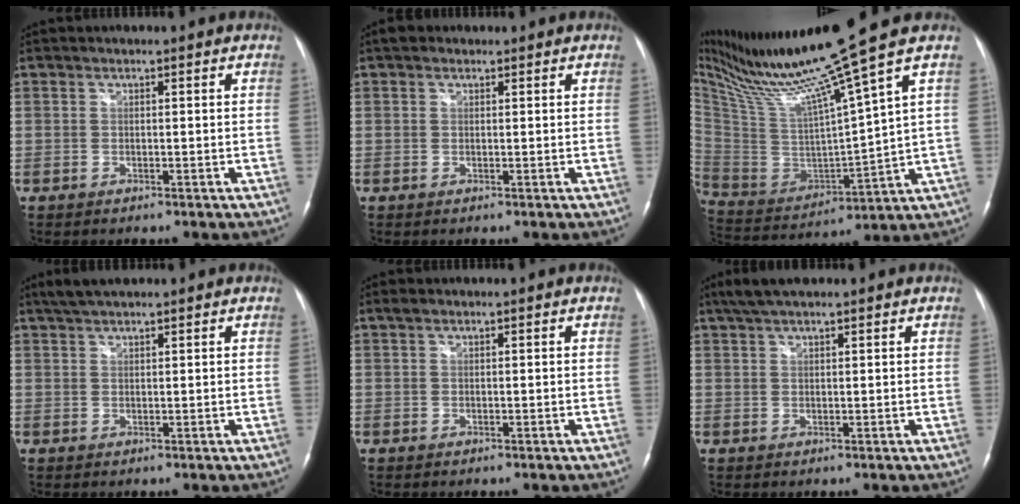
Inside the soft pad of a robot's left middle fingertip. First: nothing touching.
{"total": 1.4, "force": [1.0, 1.0, 0.4], "torque": [-0.010, 0.014, 0.013]}
{"total": 18.4, "force": [13.2, -2.8, 12.4], "torque": [-0.220, -0.028, 0.247]}
{"total": 3.5, "force": [3.0, 0.7, 1.8], "torque": [-0.039, 0.016, 0.056]}
{"total": 0.6, "force": [0.4, 0.3, 0.3], "torque": [-0.008, 0.012, 0.006]}
{"total": 4.7, "force": [3.6, 0.9, 2.8], "torque": [-0.056, 0.025, 0.067]}